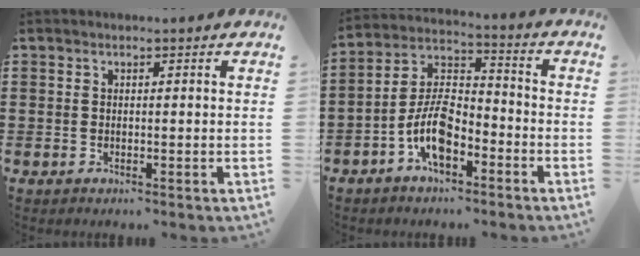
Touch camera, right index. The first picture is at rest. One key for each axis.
{"total": 8.6, "fx": -4.3, "fy": 4.1, "fz": 6.2, "tx": -0.145, "ty": 0.004, "tz": -0.085}